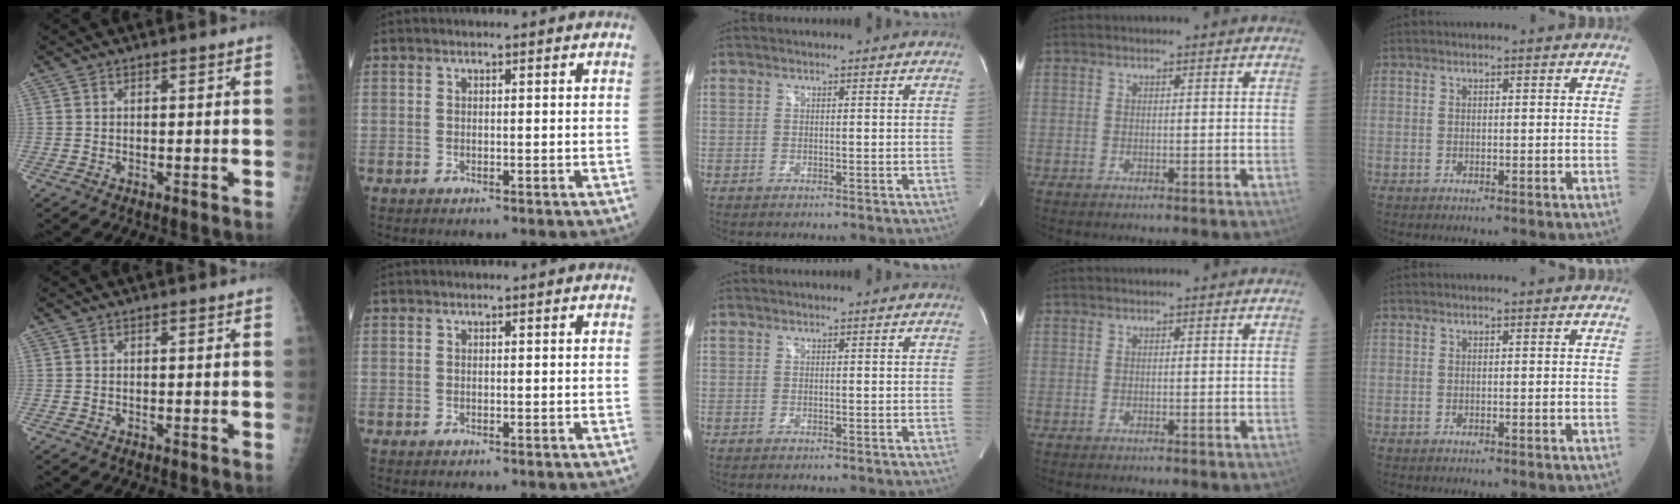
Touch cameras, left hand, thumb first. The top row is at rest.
{}